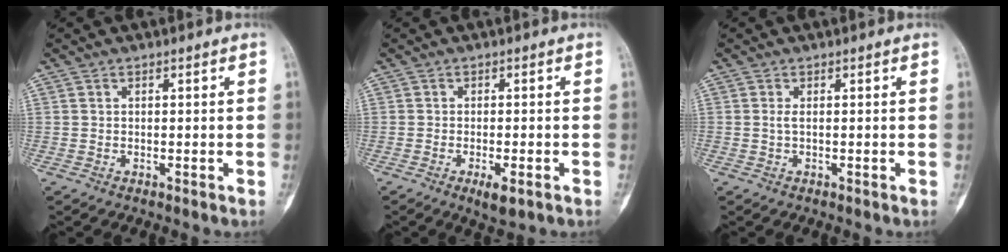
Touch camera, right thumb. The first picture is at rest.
{"total": 3.6, "force": [-1.7, 1.2, 2.9], "torque": [-0.049, -0.002, -0.022]}
{"total": 0.9, "force": [0.1, 0.3, 0.9], "torque": [-0.024, -0.002, 0.003]}